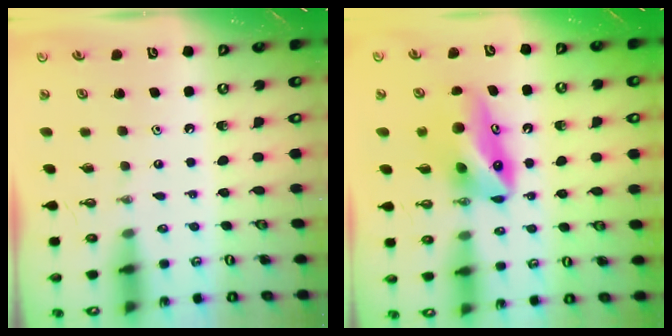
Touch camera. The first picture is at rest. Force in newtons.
{"total": 10.8, "press": 8.9, "slide": 6.2}